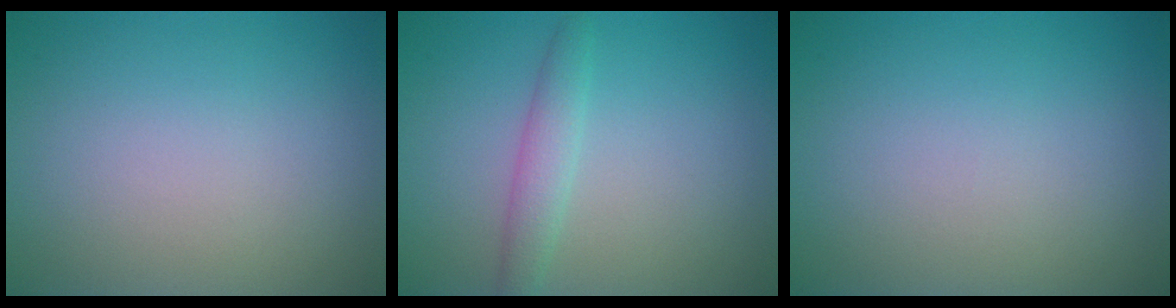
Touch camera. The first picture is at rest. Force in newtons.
{"total": 2.1, "press": 2.1, "slide": 0.1}
{"total": 0.0}